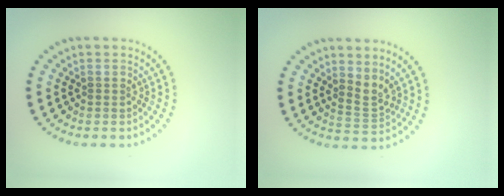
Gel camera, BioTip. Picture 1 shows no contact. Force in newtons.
{"total": 2.2, "press": 1.5, "slide": 1.6}